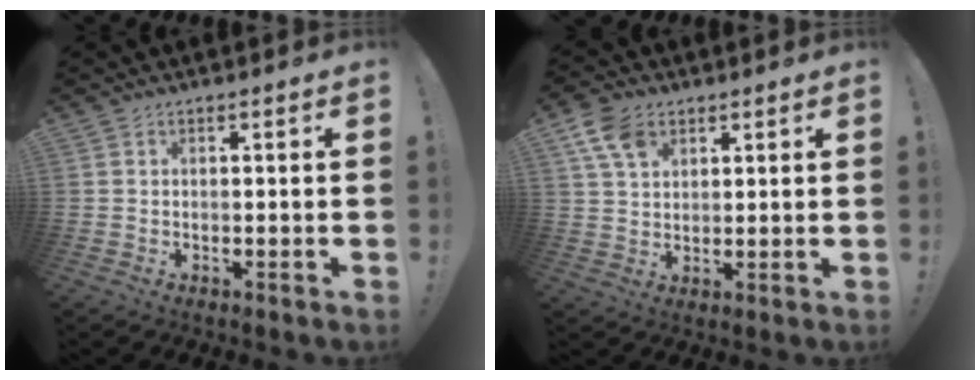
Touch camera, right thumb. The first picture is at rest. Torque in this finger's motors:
{"motor_torque": [0.84, 1.24, 0.71, 0.33, 0.01]}